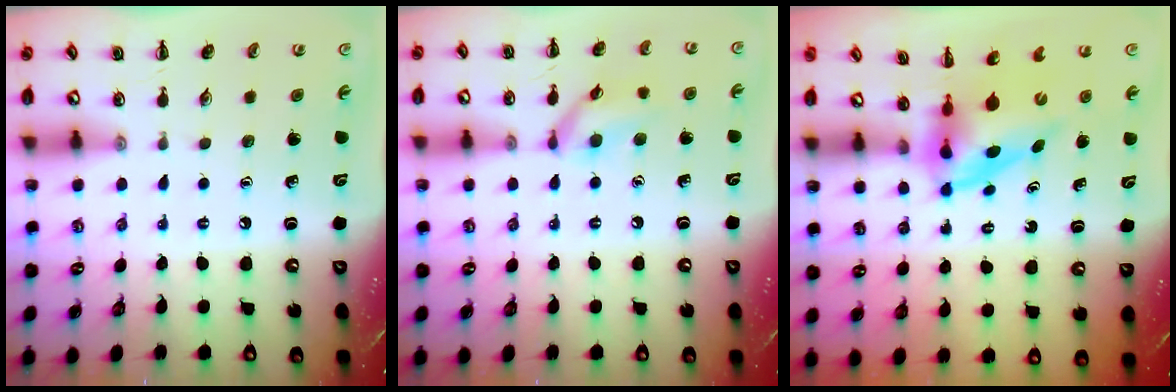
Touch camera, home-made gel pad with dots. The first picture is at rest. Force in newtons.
{"total": 10.0, "press": 9.9, "slide": 1.3}
{"total": 3.9, "press": 3.9, "slide": 0.8}